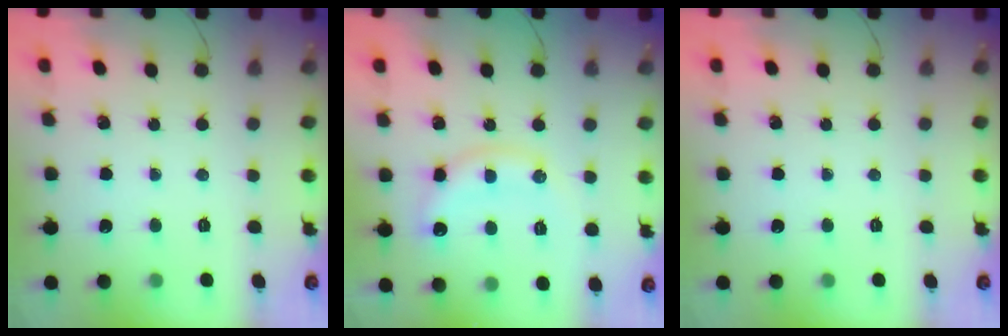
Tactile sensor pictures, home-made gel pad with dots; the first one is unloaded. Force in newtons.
{"total": 13.1, "press": 13.1, "slide": 0.5}
{"total": 0.0}